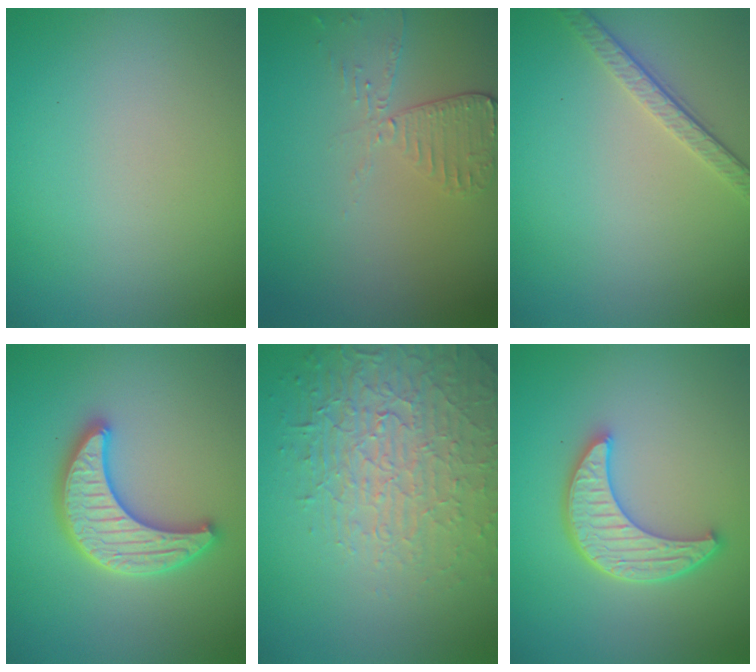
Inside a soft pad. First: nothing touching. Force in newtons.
{"total": 2.7, "press": 2.4, "slide": 1.2}
{"total": 2.6, "press": 2.0, "slide": 1.7}
{"total": 4.4, "press": 4.3, "slide": 0.9}
{"total": 4.2, "press": 4.0, "slide": 1.3}
{"total": 4.9, "press": 3.9, "slide": 2.9}